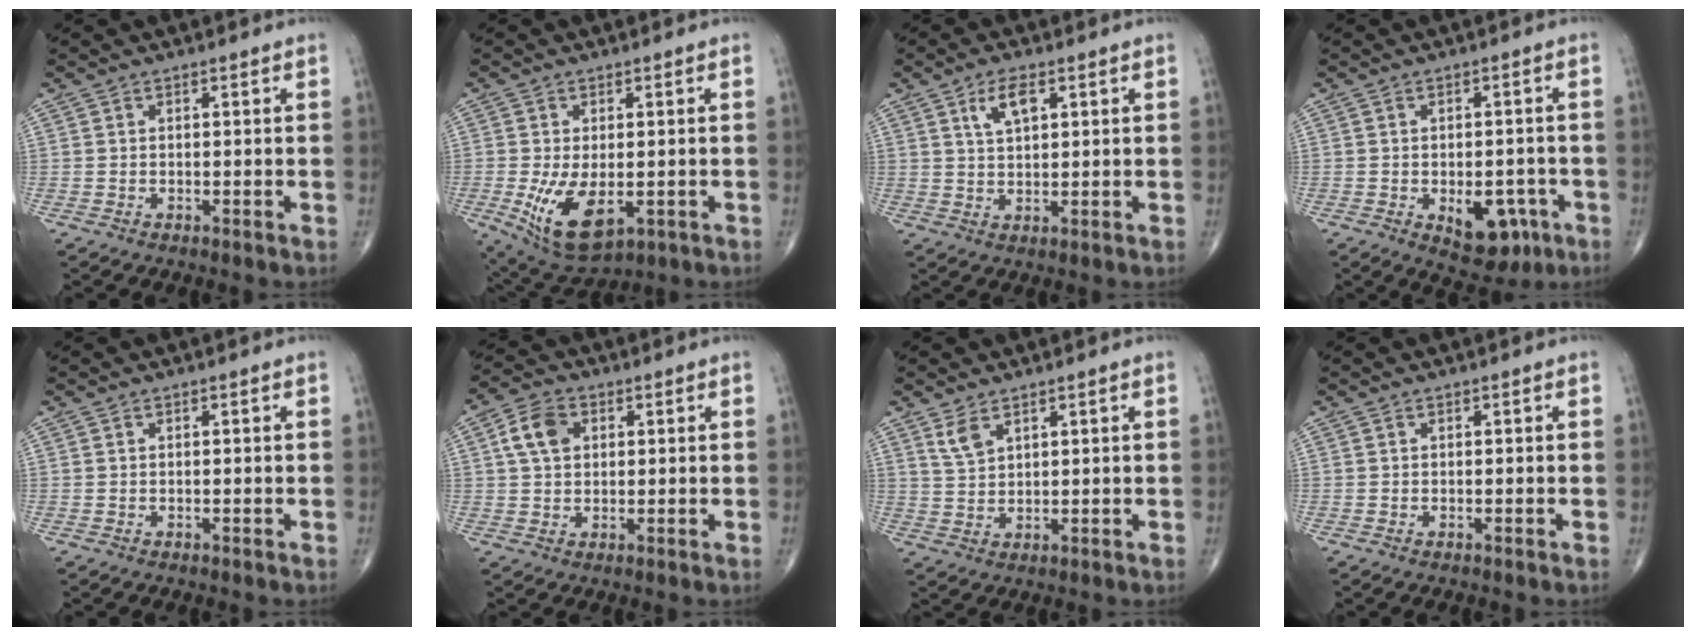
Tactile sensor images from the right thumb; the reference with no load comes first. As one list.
[{"total": 10.8, "force": [-2.4, 5.7, 8.9], "torque": [-0.158, -0.018, -0.024]}, {"total": 5.2, "force": [2.3, 2.3, 4.0], "torque": [-0.070, -0.006, 0.045]}, {"total": 9.0, "force": [-3.3, 5.2, 6.5], "torque": [-0.060, 0.012, -0.033]}, {"total": 0.0}, {"total": 6.8, "force": [1.9, 4.8, 4.3], "torque": [-0.073, 0.008, 0.029]}, {"total": 3.6, "force": [2.4, 1.7, 2.1], "torque": [-0.041, -0.011, 0.055]}, {"total": 0.0}]